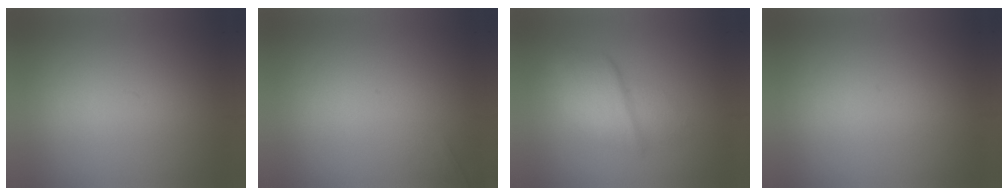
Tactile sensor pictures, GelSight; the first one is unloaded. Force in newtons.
{"total": 1.1}
{"total": 2.7}
{"total": 0.0}